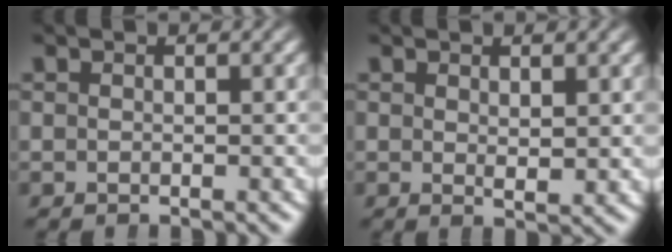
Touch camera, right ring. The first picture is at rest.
{"total": 1.2, "force": [0.6, -0.4, 0.9], "torque": [-0.007, -0.008, 0.016]}